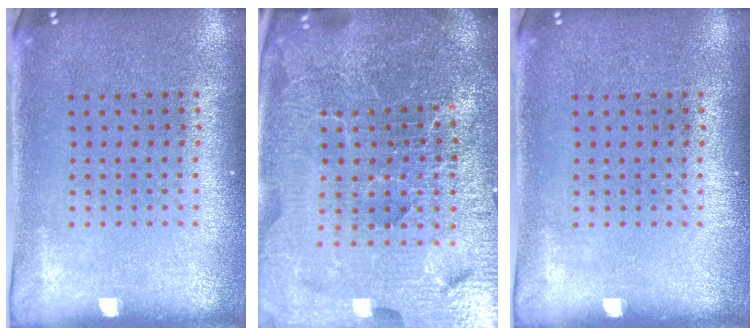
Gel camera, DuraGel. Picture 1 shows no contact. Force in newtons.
{"total": 6.7, "press": 5.9, "slide": 3.2}
{"total": 0.0}